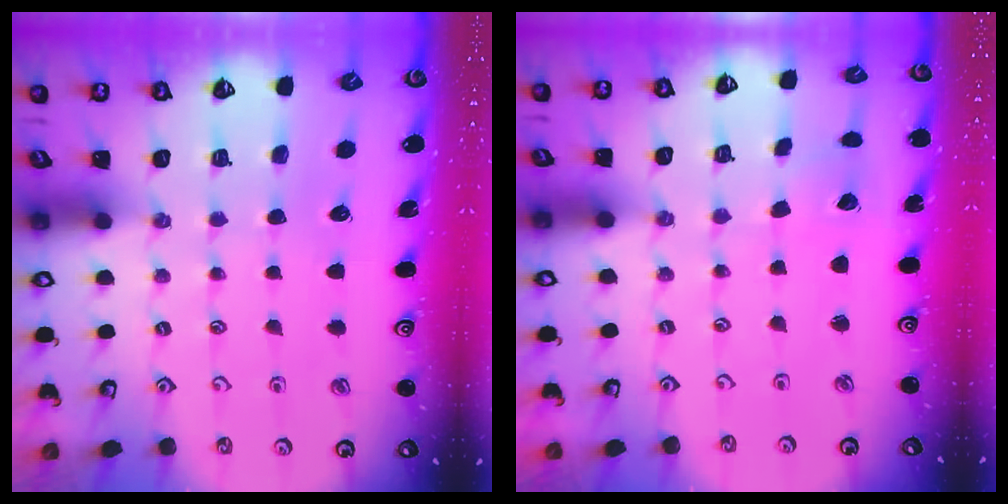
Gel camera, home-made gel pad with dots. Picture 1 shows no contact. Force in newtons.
{"total": 2.0, "press": 2.0, "slide": 0.1}